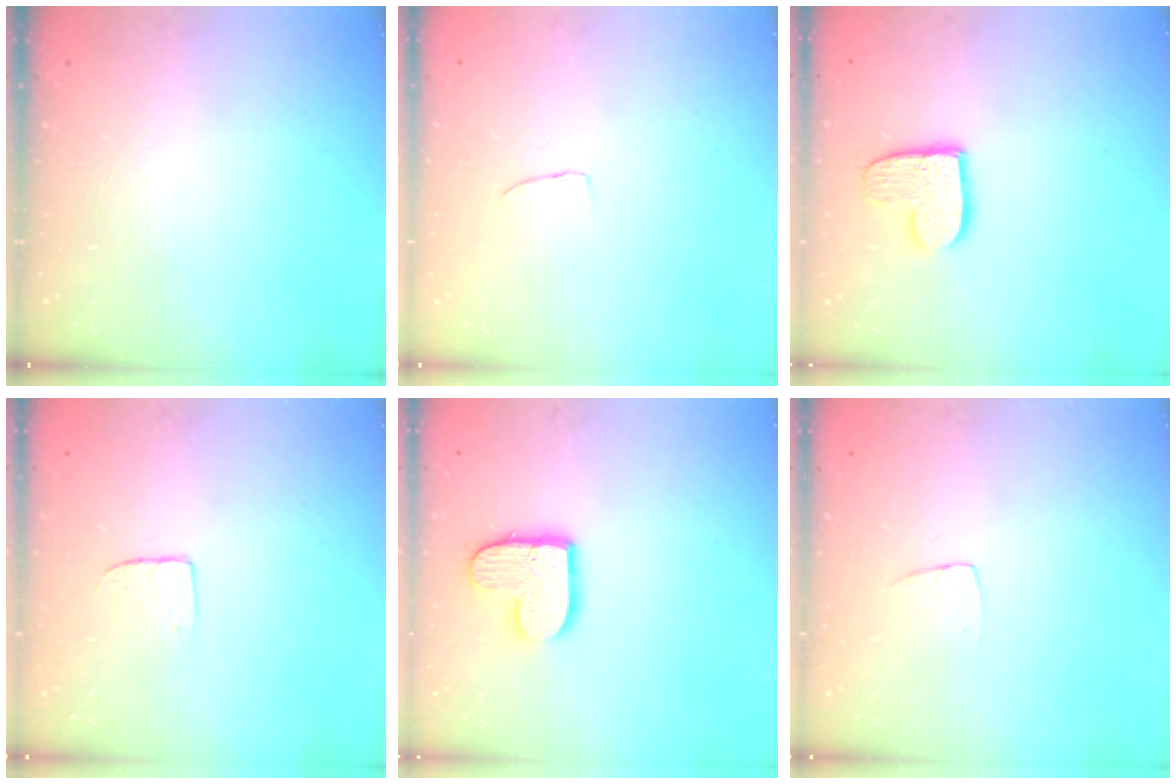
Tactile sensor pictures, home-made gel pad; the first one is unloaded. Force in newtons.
{"total": 3.5, "press": 3.5, "slide": 0.2}
{"total": 10.9, "press": 10.8, "slide": 0.9}
{"total": 4.3, "press": 4.3, "slide": 0.3}
{"total": 11.1, "press": 11.1, "slide": 0.5}
{"total": 3.7, "press": 3.7, "slide": 0.2}